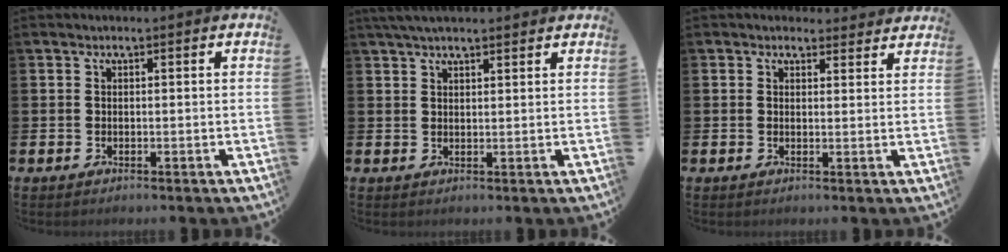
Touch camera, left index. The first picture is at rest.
{"total": 3.2, "force": [2.8, 0.7, 1.4], "torque": [-0.029, -0.003, 0.052]}
{"total": 2.3, "force": [2.2, 0.8, -0.1], "torque": [0.009, -0.008, 0.037]}